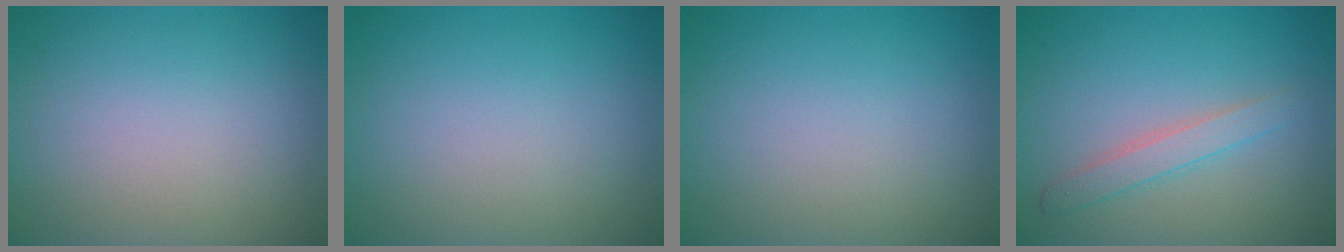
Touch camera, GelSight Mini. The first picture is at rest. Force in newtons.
{"total": 0.0}
{"total": 0.0}
{"total": 2.1, "press": 2.1, "slide": 0.0}